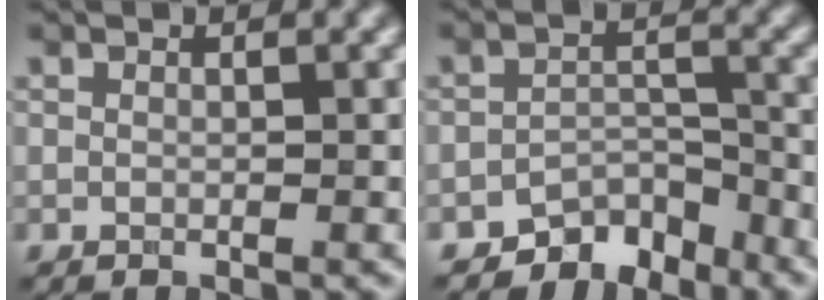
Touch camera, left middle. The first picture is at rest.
{"total": 4.3, "force": [-3.9, 1.7, 0.7], "torque": [0.004, 0.002, -0.065]}